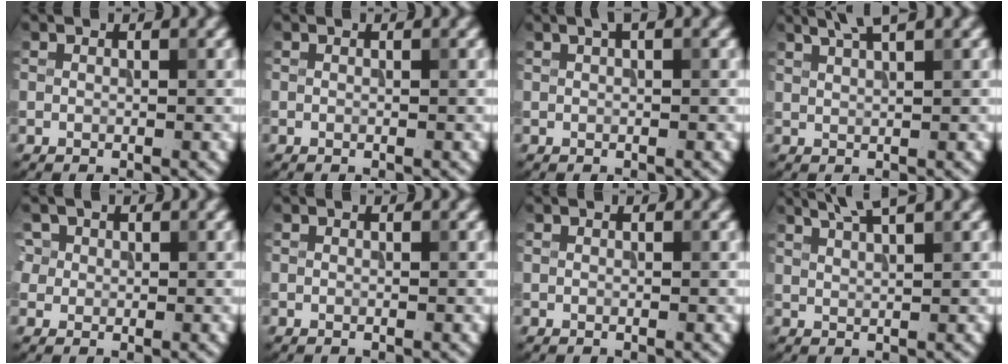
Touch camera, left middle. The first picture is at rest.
{"total": 0.0}
{"total": 1.0, "force": [0.6, 0.2, 0.8], "torque": [-0.013, 0.007, 0.011]}
{"total": 2.9, "force": [2.1, 0.5, 1.9], "torque": [-0.022, 0.012, 0.030]}
{"total": 3.5, "force": [1.5, 2.8, 1.3], "torque": [-0.027, 0.009, 0.029]}
{"total": 0.0}
{"total": 0.0}
{"total": 3.8, "force": [2.8, 0.7, 2.4], "torque": [-0.019, 0.018, 0.030]}